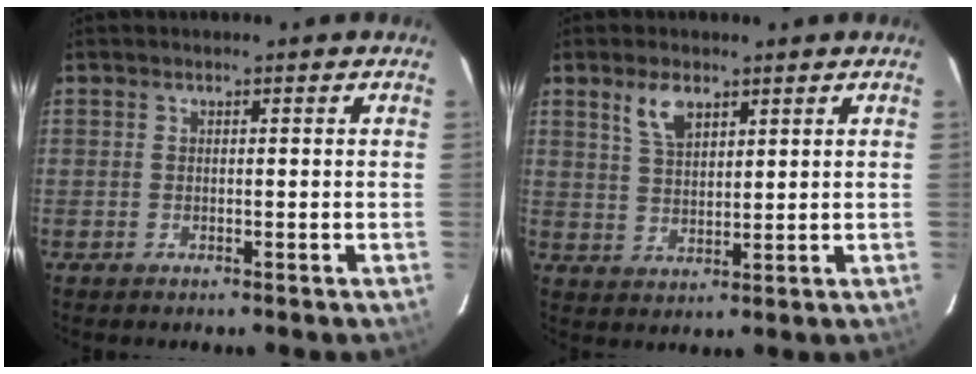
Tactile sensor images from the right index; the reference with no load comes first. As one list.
[{"total": 5.5, "force": [3.3, 2.6, 3.5], "torque": [-0.066, 0.007, 0.067]}]